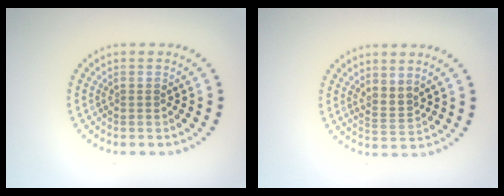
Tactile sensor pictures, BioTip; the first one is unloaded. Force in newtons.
{"total": 2.0, "press": 1.4, "slide": 1.4}